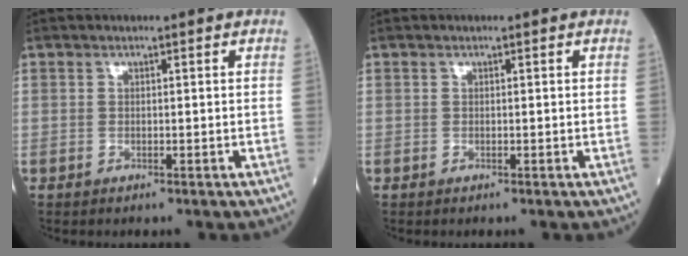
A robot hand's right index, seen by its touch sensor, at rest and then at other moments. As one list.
[{"total": 0.0}]